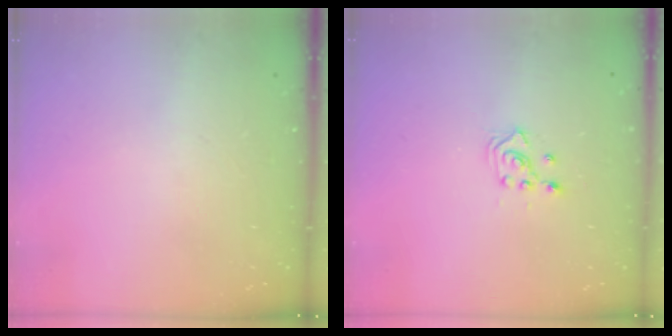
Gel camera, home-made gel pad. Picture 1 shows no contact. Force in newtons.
{"total": 2.6, "press": 2.4, "slide": 1.0}